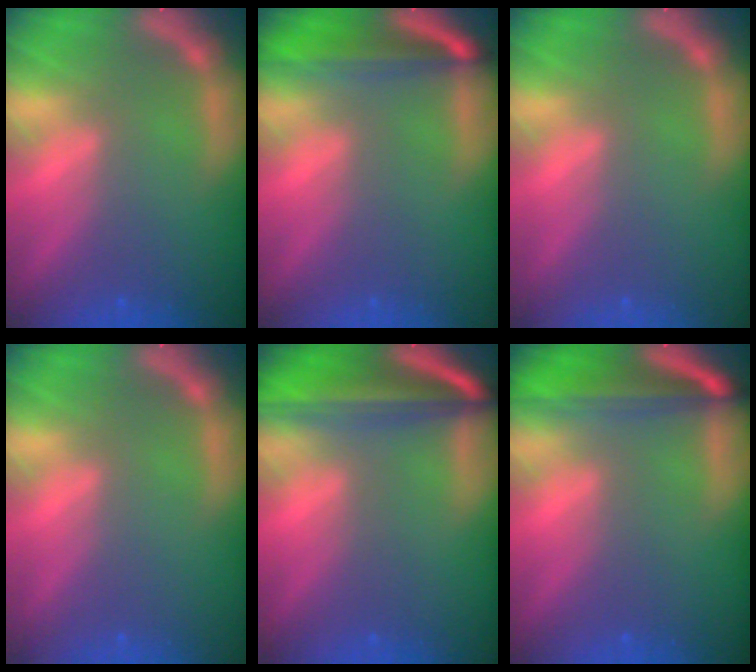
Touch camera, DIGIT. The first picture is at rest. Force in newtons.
{"total": 6.0}
{"total": 0.0}
{"total": 0.0}
{"total": 10.1}
{"total": 7.1}